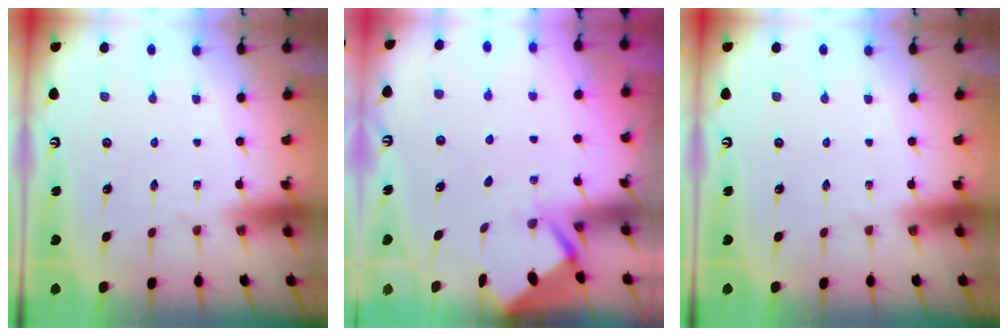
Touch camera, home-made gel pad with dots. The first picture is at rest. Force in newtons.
{"total": 2.8, "press": 2.8, "slide": 0.3}
{"total": 0.0}